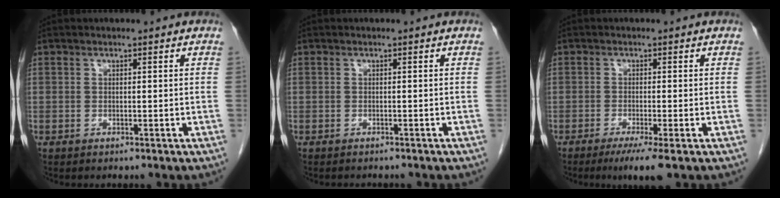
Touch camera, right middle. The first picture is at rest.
{"total": 2.2, "force": [-2.0, 0.6, 0.6], "torque": [-0.012, -0.004, -0.022]}
{"total": 4.3, "force": [-2.6, -0.1, 3.4], "torque": [-0.050, -0.013, -0.044]}